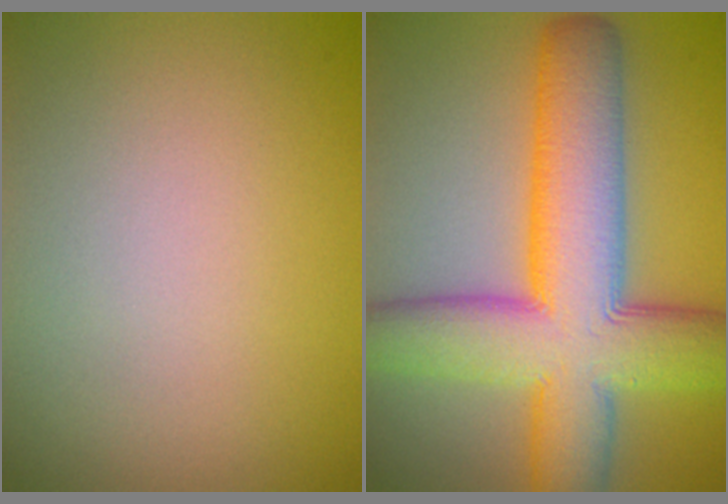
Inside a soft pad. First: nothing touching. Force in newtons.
{"total": 12.3, "press": 12.3, "slide": 0.3}